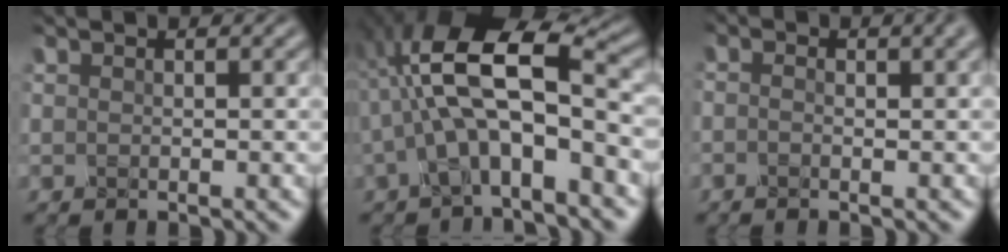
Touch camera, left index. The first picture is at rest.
{"total": 7.7, "force": [-2.1, 2.5, 7.0], "torque": [-0.148, 0.015, -0.023]}
{"total": 2.4, "force": [-0.4, 0.9, 2.1], "torque": [-0.011, 0.015, -0.022]}